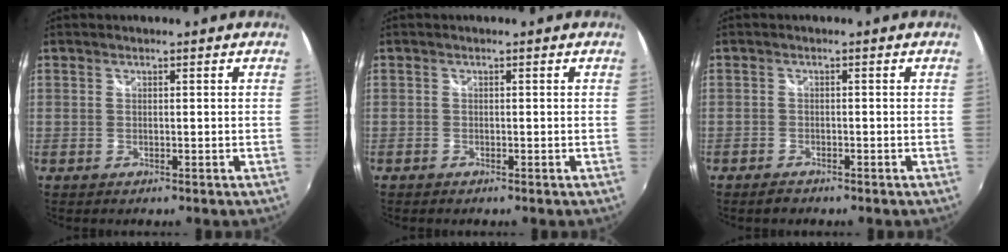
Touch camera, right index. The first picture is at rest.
{"total": 0.8, "force": [-0.7, 0.4, 0.0], "torque": [-0.002, -0.003, -0.015]}
{"total": 2.1, "force": [-1.7, 1.0, 0.5], "torque": [-0.018, -0.002, -0.032]}